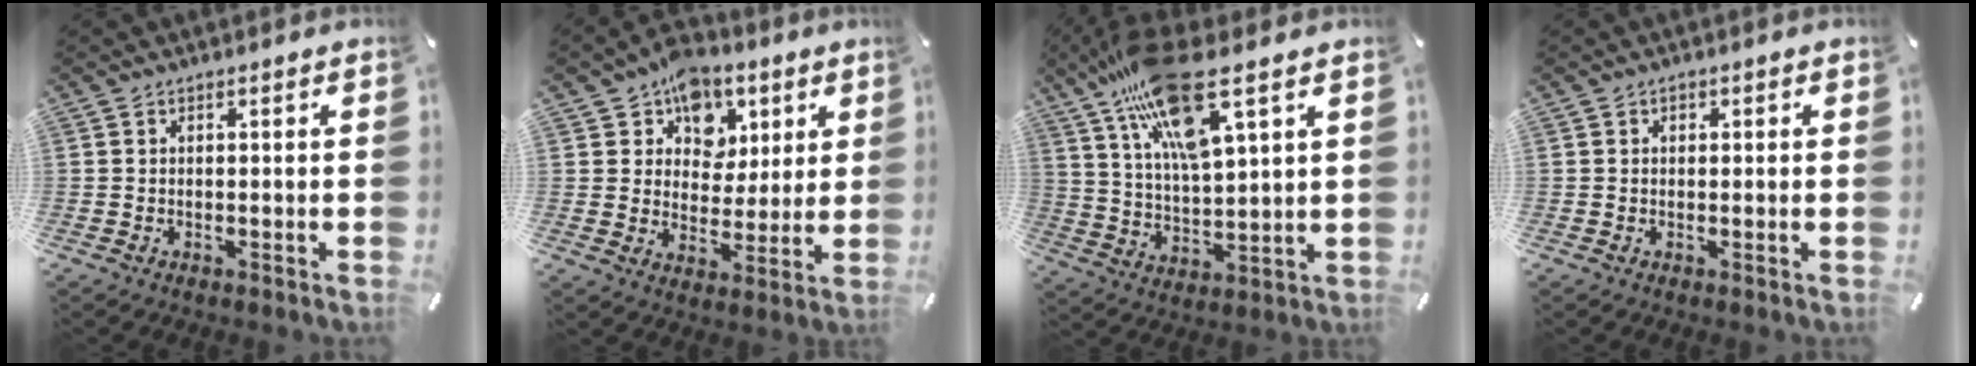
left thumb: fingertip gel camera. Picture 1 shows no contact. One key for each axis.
{"total": 10.4, "fx": 5.3, "fy": 8.6, "fz": 2.5, "tx": -0.036, "ty": -0.041, "tz": 0.098}
{"total": 17.7, "fx": 11.1, "fy": 4.9, "fz": 12.9, "tx": -0.263, "ty": -0.047, "tz": 0.187}
{"total": 0.8, "fx": 0.2, "fy": 0.7, "fz": 0.4, "tx": 0.001, "ty": 0.001, "tz": 0.001}